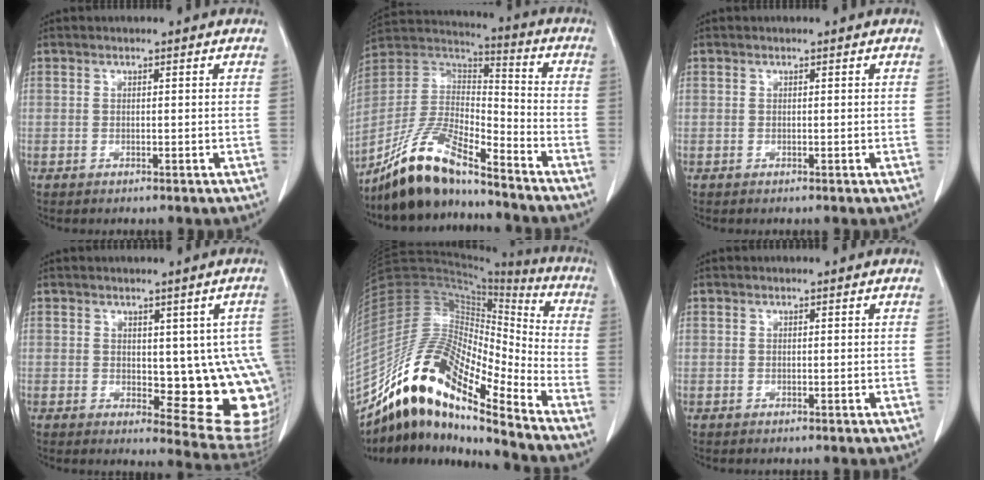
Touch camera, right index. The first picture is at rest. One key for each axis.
{"total": 14.4, "fx": -11.9, "fy": 2.9, "fz": 7.5, "tx": -0.150, "ty": 0.008, "tz": -0.226}
{"total": 0.0}
{"total": 12.6, "fx": -0.2, "fy": 5.0, "fz": 11.6, "tx": -0.104, "ty": -0.003, "tz": 0.009}
{"total": 18.1, "fx": -13.8, "fy": 3.2, "fz": 11.3, "tx": -0.213, "ty": 0.032, "tz": -0.250}
{"total": 0.0}